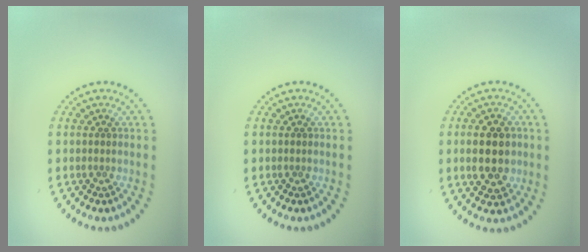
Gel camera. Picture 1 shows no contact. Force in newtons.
{"total": 0.0}
{"total": 5.3, "press": 5.3, "slide": 0.2}